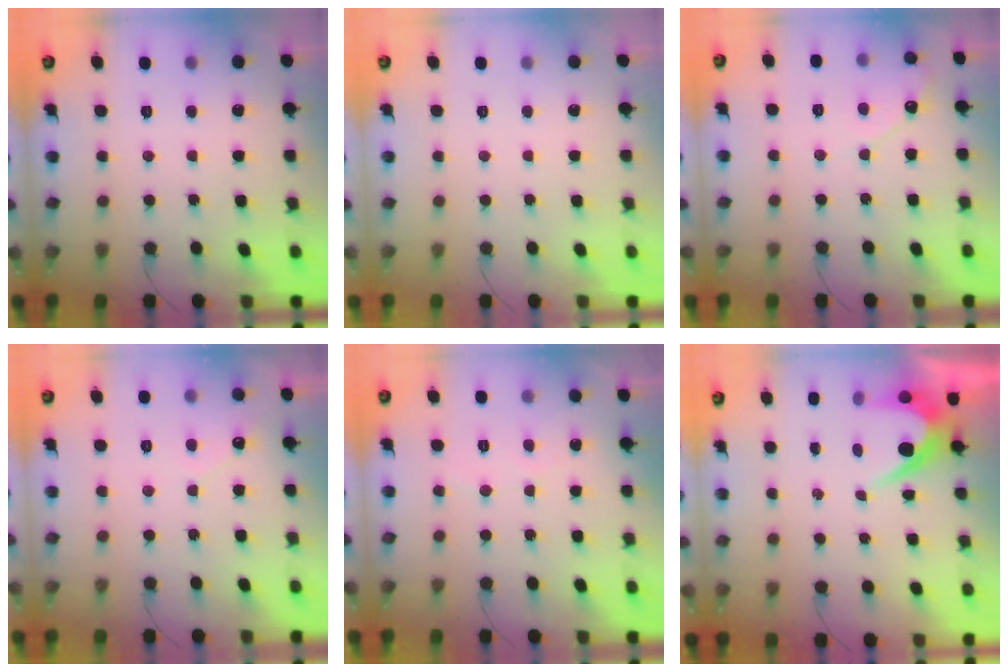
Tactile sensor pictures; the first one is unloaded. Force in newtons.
{"total": 0.0}
{"total": 5.0, "press": 4.9, "slide": 0.5}
{"total": 2.4, "press": 2.4, "slide": 0.2}
{"total": 2.3, "press": 2.3, "slide": 0.2}
{"total": 5.4, "press": 5.4, "slide": 0.4}